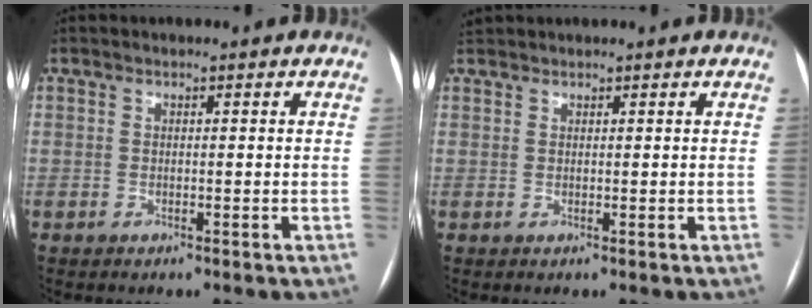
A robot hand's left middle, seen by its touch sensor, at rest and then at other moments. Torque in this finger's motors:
{"motor_torque": [-0.02, 0.02, -0.37, -0.17]}